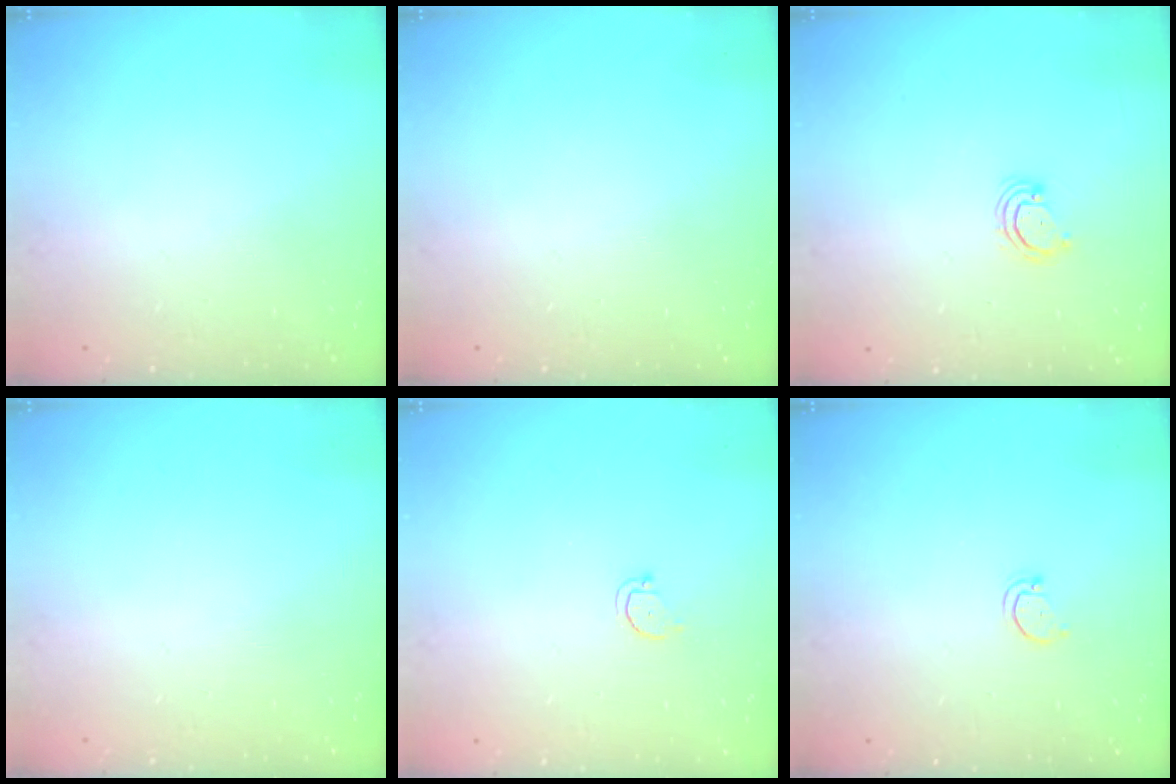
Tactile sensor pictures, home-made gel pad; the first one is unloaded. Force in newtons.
{"total": 0.0}
{"total": 3.4, "press": 3.4, "slide": 0.3}
{"total": 0.0}
{"total": 2.0, "press": 2.0, "slide": 0.2}
{"total": 2.6, "press": 2.5, "slide": 0.4}